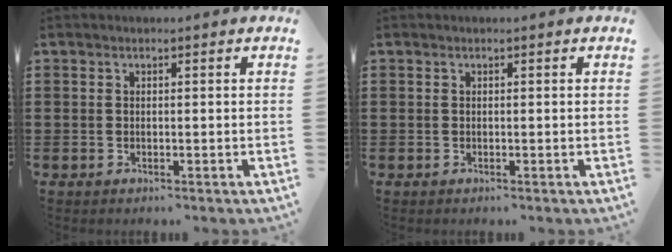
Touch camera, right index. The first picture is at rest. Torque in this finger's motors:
{"motor_torque": [-0.11, 0.23, 0.03, 0.00]}